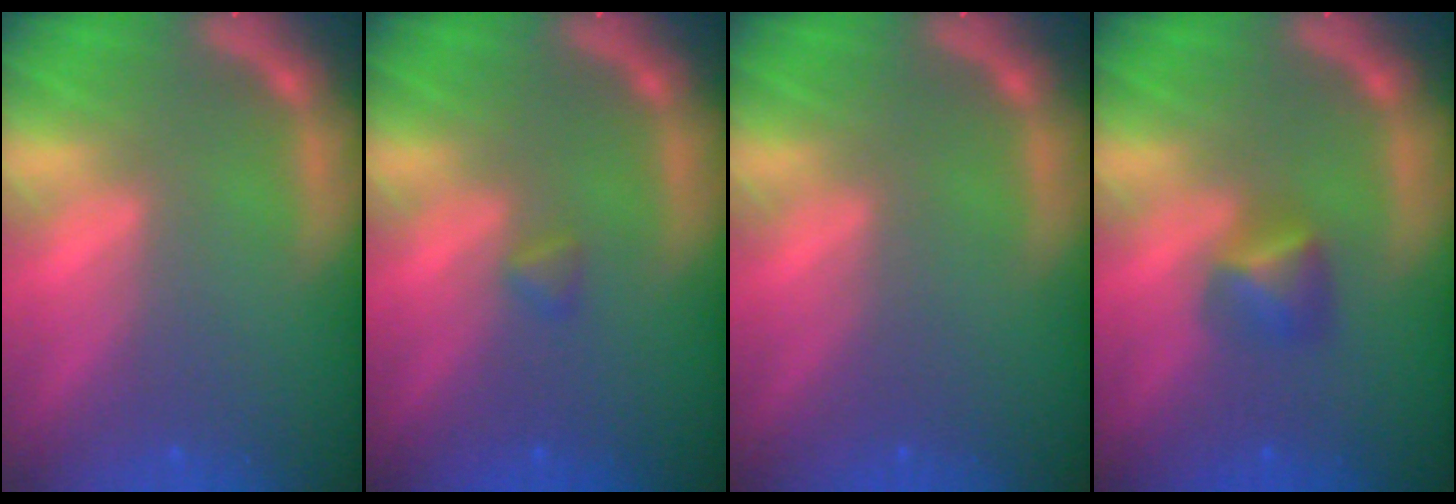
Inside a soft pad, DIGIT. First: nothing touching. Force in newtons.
{"total": 0.9}
{"total": 0.0}
{"total": 2.4}